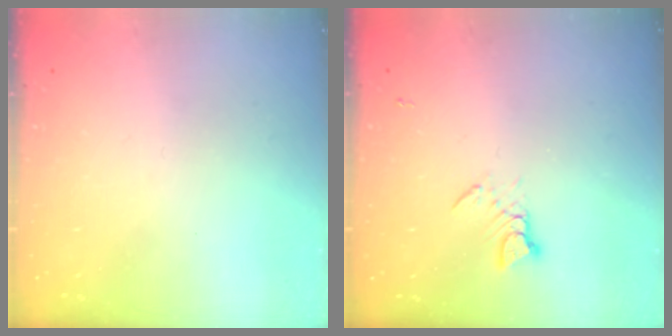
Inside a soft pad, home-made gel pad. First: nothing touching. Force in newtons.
{"total": 3.6, "press": 3.6, "slide": 0.5}